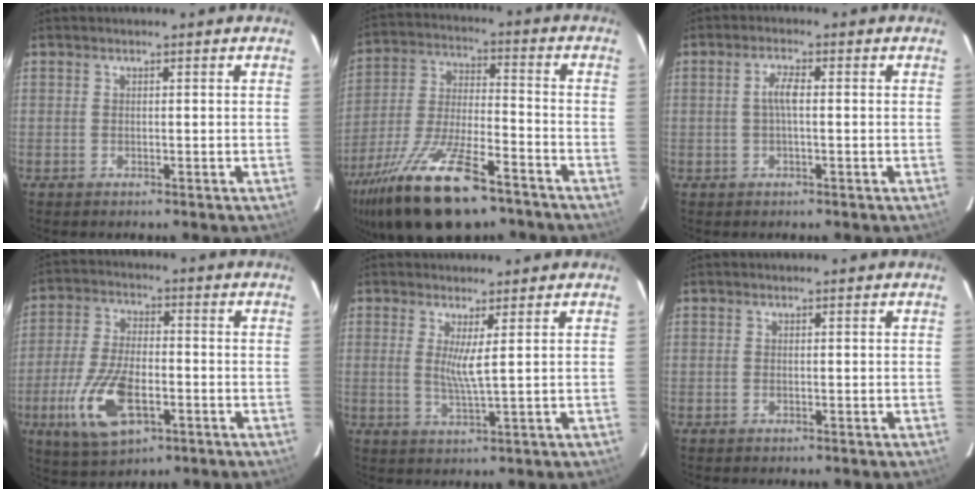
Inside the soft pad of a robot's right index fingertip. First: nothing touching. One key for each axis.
{"total": 22.0, "fx": -14.6, "fy": 7.2, "fz": 14.7, "tx": -0.295, "ty": -0.045, "tz": -0.255}
{"total": 2.8, "fx": -0.1, "fy": 0.6, "fz": 2.8, "tx": -0.055, "ty": 0.006, "tz": -0.002}
{"total": 13.9, "fx": -5.1, "fy": 6.3, "fz": 11.3, "tx": -0.244, "ty": -0.012, "tz": -0.089}
{"total": 3.7, "fx": 1.2, "fy": -0.4, "fz": 3.5, "tx": -0.066, "ty": -0.013, "tz": 0.018}
{"total": 0.0}